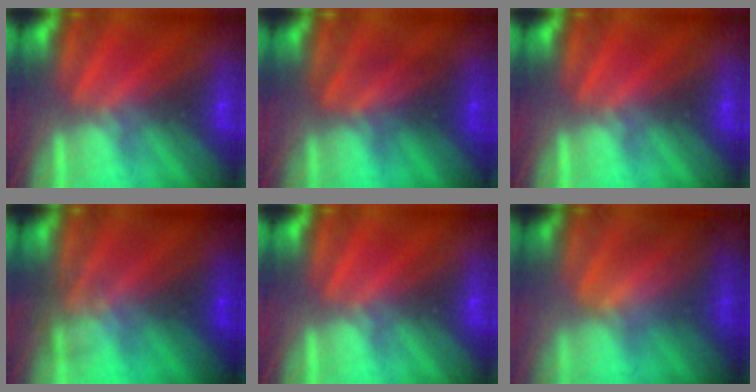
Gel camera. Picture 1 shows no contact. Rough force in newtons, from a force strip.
{"total": 2.4}
{"total": 0.0}
{"total": 1.8}
{"total": 0.0}
{"total": 3.7}